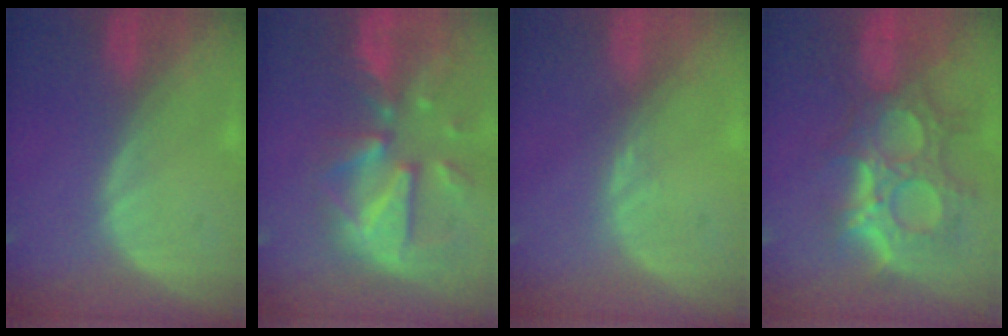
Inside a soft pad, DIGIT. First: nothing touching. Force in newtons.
{"total": 12.1, "press": 10.5, "slide": 6.2}
{"total": 0.9, "press": 0.8, "slide": 0.3}
{"total": 11.9, "press": 10.7, "slide": 5.3}